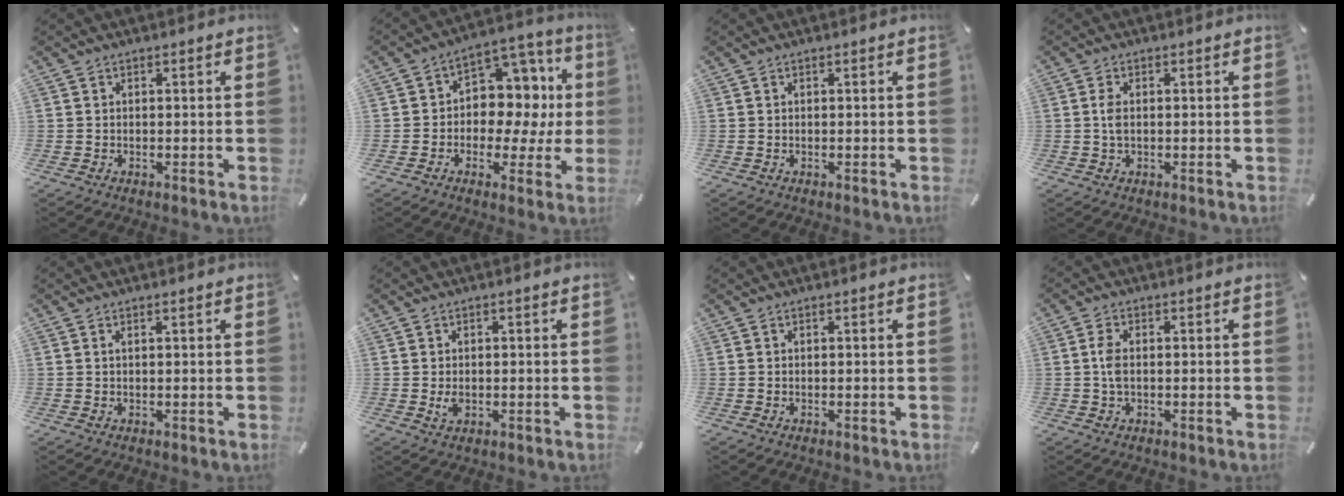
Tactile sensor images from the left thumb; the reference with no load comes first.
{"total": 11.3, "force": [0.2, 9.3, 6.3], "torque": [-0.069, -0.018, 0.010]}
{"total": 0.0}
{"total": 2.8, "force": [0.2, 1.3, 2.4], "torque": [-0.056, 0.003, -0.001]}
{"total": 0.8, "force": [0.3, 0.0, 0.8], "torque": [-0.014, -0.001, 0.006]}
{"total": 2.1, "force": [-0.2, 1.5, 1.5], "torque": [-0.019, -0.001, -0.005]}
{"total": 0.0}
{"total": 3.6, "force": [0.0, 1.7, 3.2], "torque": [-0.068, 0.003, -0.003]}